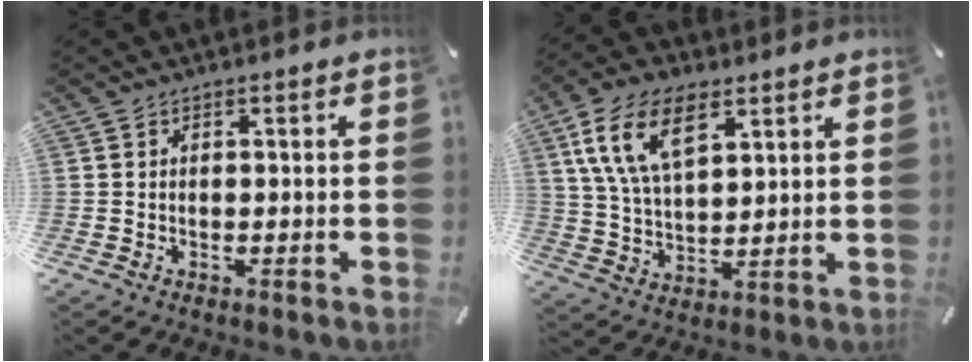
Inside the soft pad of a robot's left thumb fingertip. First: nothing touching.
{"total": 13.5, "force": [6.6, 7.2, 9.3], "torque": [-0.207, -0.006, 0.120]}